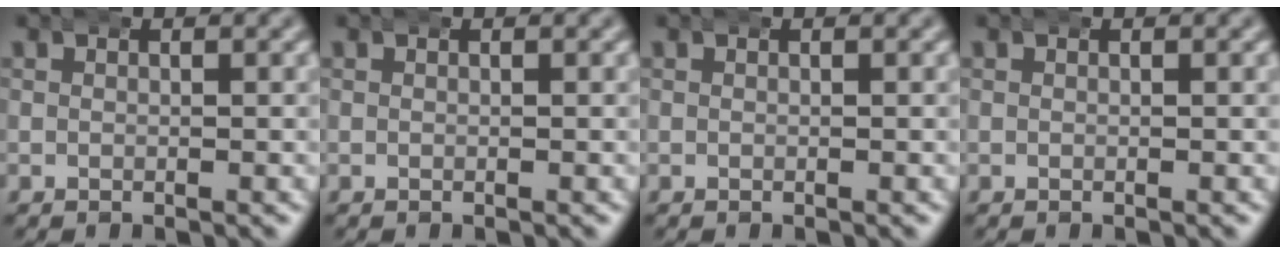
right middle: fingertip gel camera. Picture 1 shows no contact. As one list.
[{"total": 0.0}, {"total": 0.0}, {"total": 0.0}]